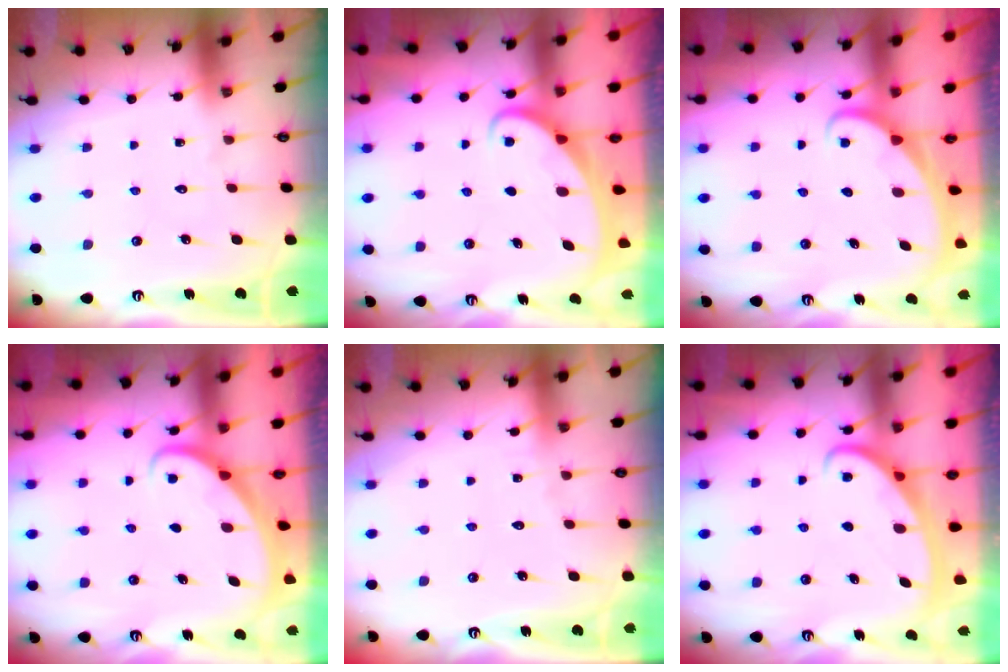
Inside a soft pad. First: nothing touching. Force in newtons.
{"total": 2.0, "press": 2.0, "slide": 0.0}
{"total": 1.7, "press": 1.7, "slide": 0.1}
{"total": 2.3, "press": 2.3, "slide": 0.1}
{"total": 2.7, "press": 2.7, "slide": 0.4}
{"total": 2.6, "press": 2.6, "slide": 0.4}